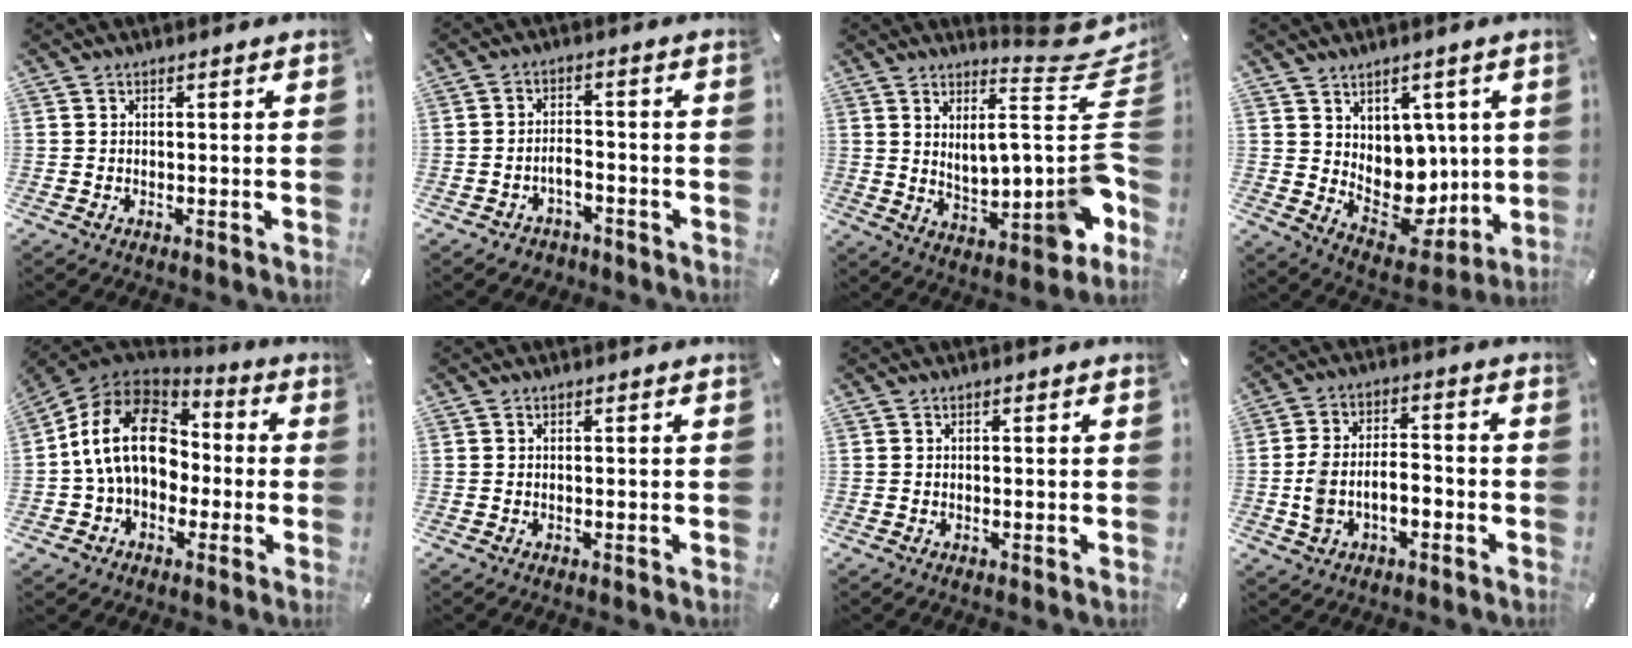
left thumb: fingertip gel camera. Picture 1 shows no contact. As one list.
[{"total": 3.8, "force": [-2.2, 2.4, 1.9], "torque": [-0.041, 0.006, -0.043]}, {"total": 17.6, "force": [5.3, 5.7, 15.8], "torque": [-0.184, -0.086, 0.081]}, {"total": 9.4, "force": [3.1, 8.2, 3.2], "torque": [-0.035, -0.051, 0.070]}, {"total": 18.1, "force": [0.7, 13.9, 11.6], "torque": [-0.239, 0.021, 0.013]}, {"total": 0.0}, {"total": 0.0}, {"total": 8.1, "force": [-2.8, 5.1, 5.7], "torque": [-0.105, 0.018, -0.048]}]